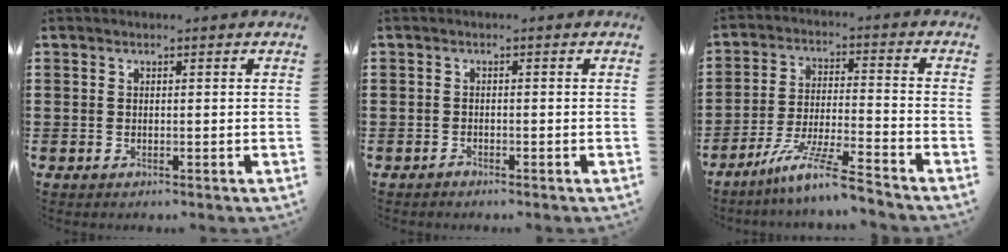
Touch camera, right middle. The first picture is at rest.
{"total": 0.8, "force": [-0.7, 0.2, 0.1], "torque": [-0.005, -0.001, -0.016]}
{"total": 8.9, "force": [-7.5, -0.3, 4.9], "torque": [-0.100, -0.007, -0.147]}